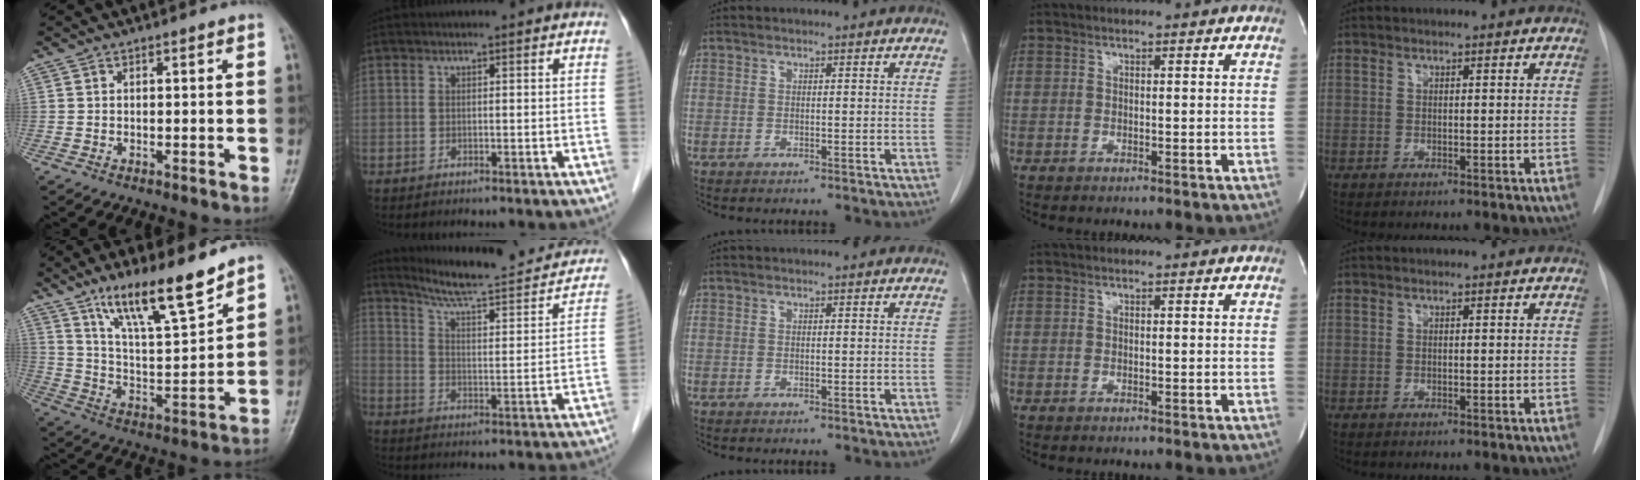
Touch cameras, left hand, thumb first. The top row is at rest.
{"thumb": {"total": 15.2, "force": [11.0, 3.3, 10.0], "torque": [-0.152, -0.069, 0.204]}, "index": {"total": 19.3, "force": [17.1, 2.4, 8.5], "torque": [-0.118, -0.021, 0.233]}}